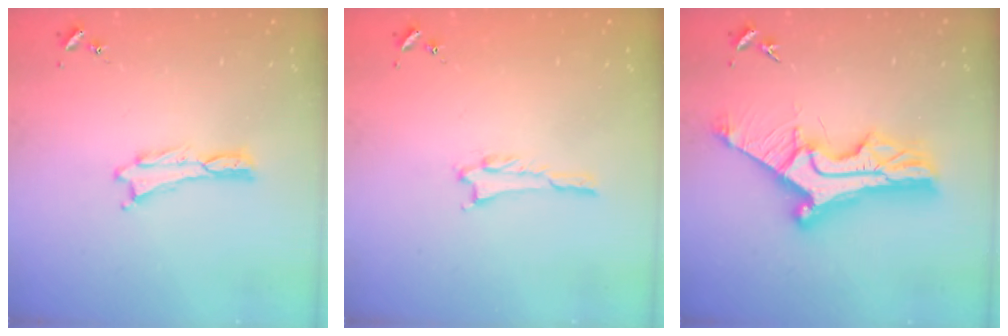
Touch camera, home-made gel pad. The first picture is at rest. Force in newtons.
{"total": 1.0, "press": 1.0, "slide": 0.2}
{"total": 12.7, "press": 12.6, "slide": 1.1}